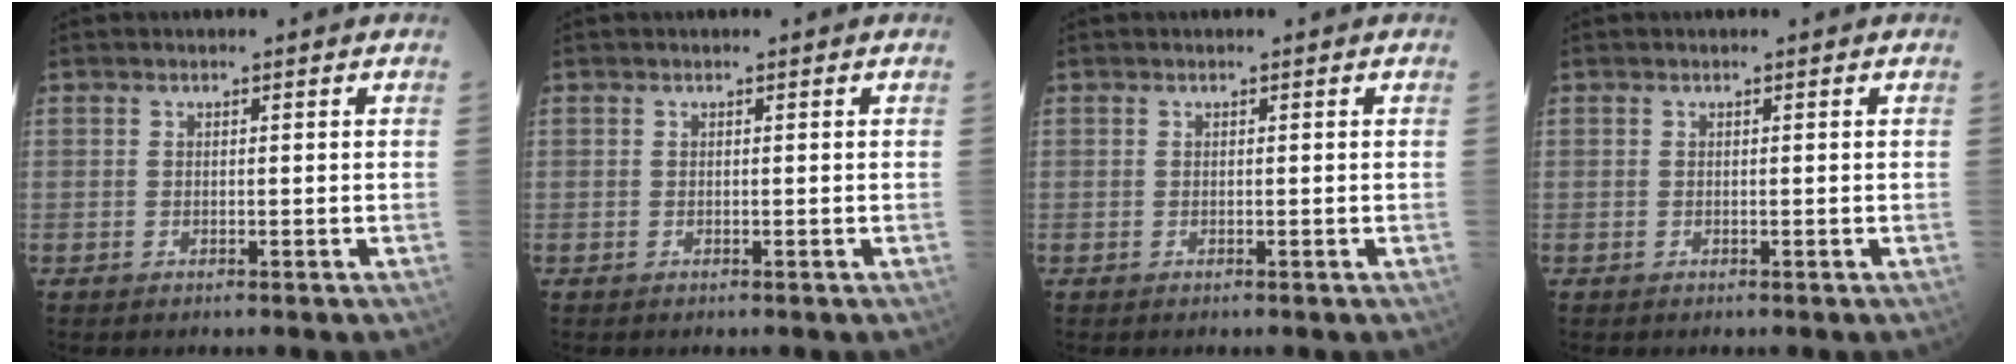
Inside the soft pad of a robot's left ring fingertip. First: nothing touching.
{"total": 0.0}
{"total": 0.0}
{"total": 0.0}